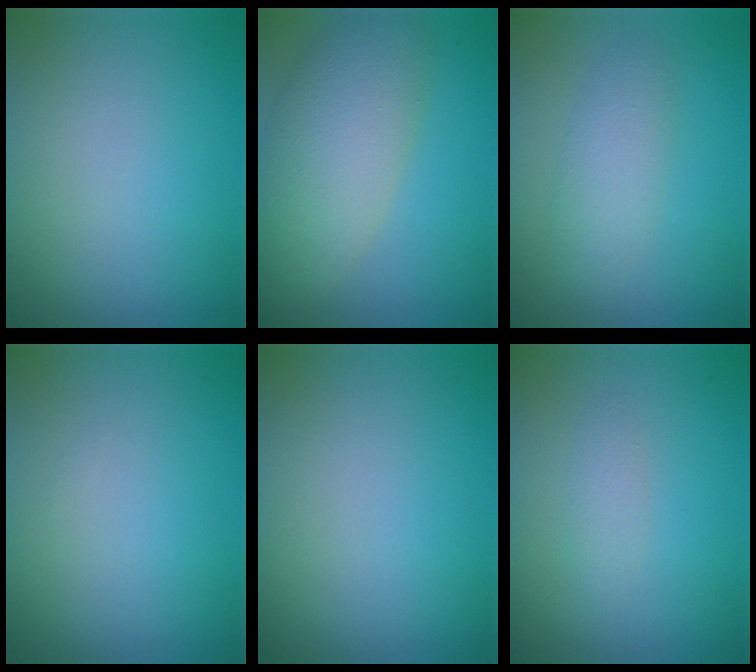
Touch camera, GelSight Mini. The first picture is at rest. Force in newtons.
{"total": 7.1, "press": 7.1, "slide": 0.5}
{"total": 2.6, "press": 2.6, "slide": 0.1}
{"total": 0.0}
{"total": 0.0}
{"total": 1.1, "press": 1.1, "slide": 0.1}